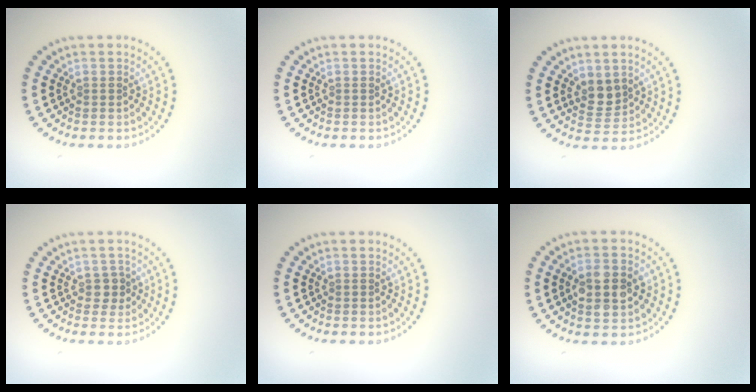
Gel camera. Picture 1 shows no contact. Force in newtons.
{"total": 0.0}
{"total": 2.1, "press": 1.8, "slide": 1.2}
{"total": 1.5, "press": 1.3, "slide": 0.8}
{"total": 0.0}
{"total": 4.0, "press": 4.0, "slide": 0.2}